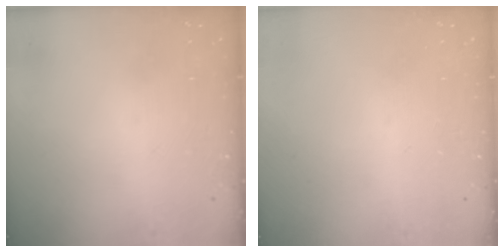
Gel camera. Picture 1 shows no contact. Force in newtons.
{"total": 0.0}